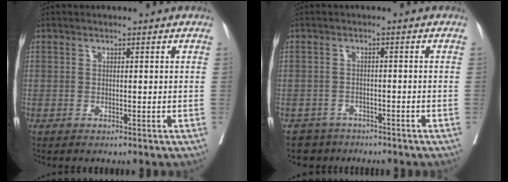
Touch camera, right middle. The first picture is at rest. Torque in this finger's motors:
{"motor_torque": [0.27, -0.24, 0.15, 0.01]}